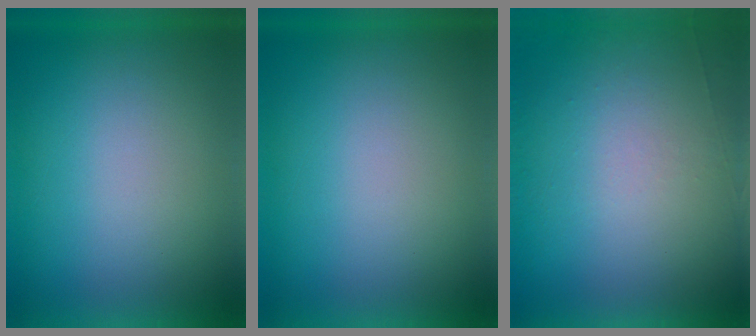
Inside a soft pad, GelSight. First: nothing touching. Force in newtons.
{"total": 0.0}
{"total": 6.8}